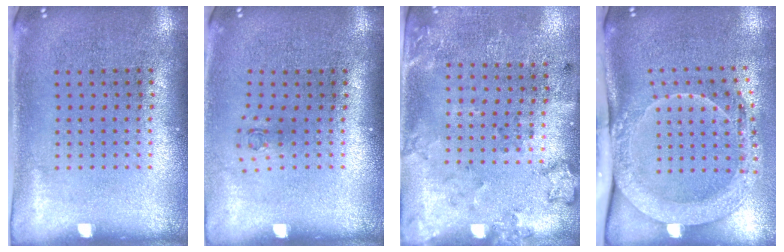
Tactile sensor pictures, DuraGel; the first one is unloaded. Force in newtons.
{"total": 0.7, "press": 0.3, "slide": 0.6}
{"total": 2.0, "press": 1.4, "slide": 1.5}
{"total": 2.2, "press": 2.1, "slide": 0.7}